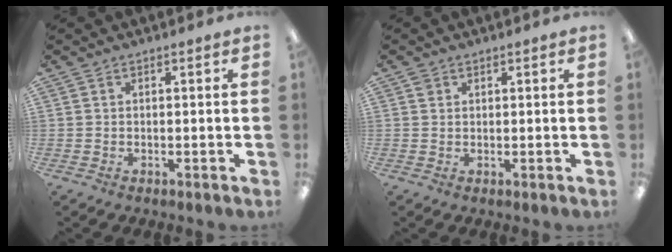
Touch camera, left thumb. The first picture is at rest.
{"total": 0.9, "force": [0.7, 0.6, 0.0], "torque": [-0.002, 0.001, 0.013]}